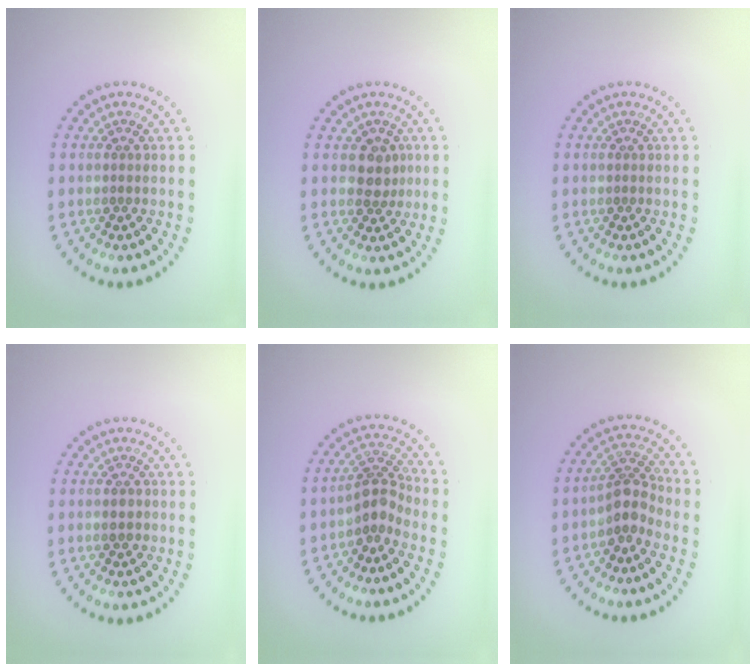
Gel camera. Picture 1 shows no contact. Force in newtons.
{"total": 2.0, "press": 1.8, "slide": 0.9}
{"total": 0.0}
{"total": 1.2, "press": 1.1, "slide": 0.3}
{"total": 2.9, "press": 2.2, "slide": 1.8}
{"total": 2.9, "press": 2.3, "slide": 1.8}